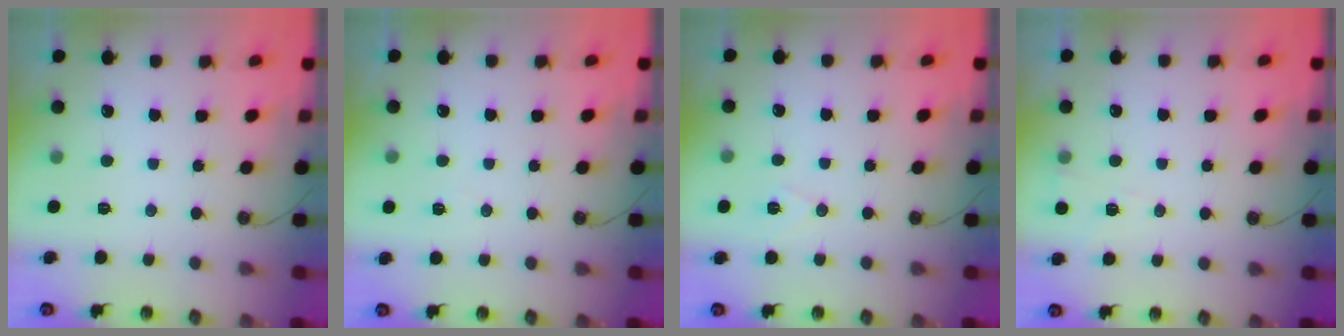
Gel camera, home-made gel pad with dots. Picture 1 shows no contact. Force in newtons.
{"total": 4.2, "press": 3.7, "slide": 1.9}
{"total": 6.5, "press": 4.8, "slide": 4.4}
{"total": 4.6, "press": 4.5, "slide": 0.5}